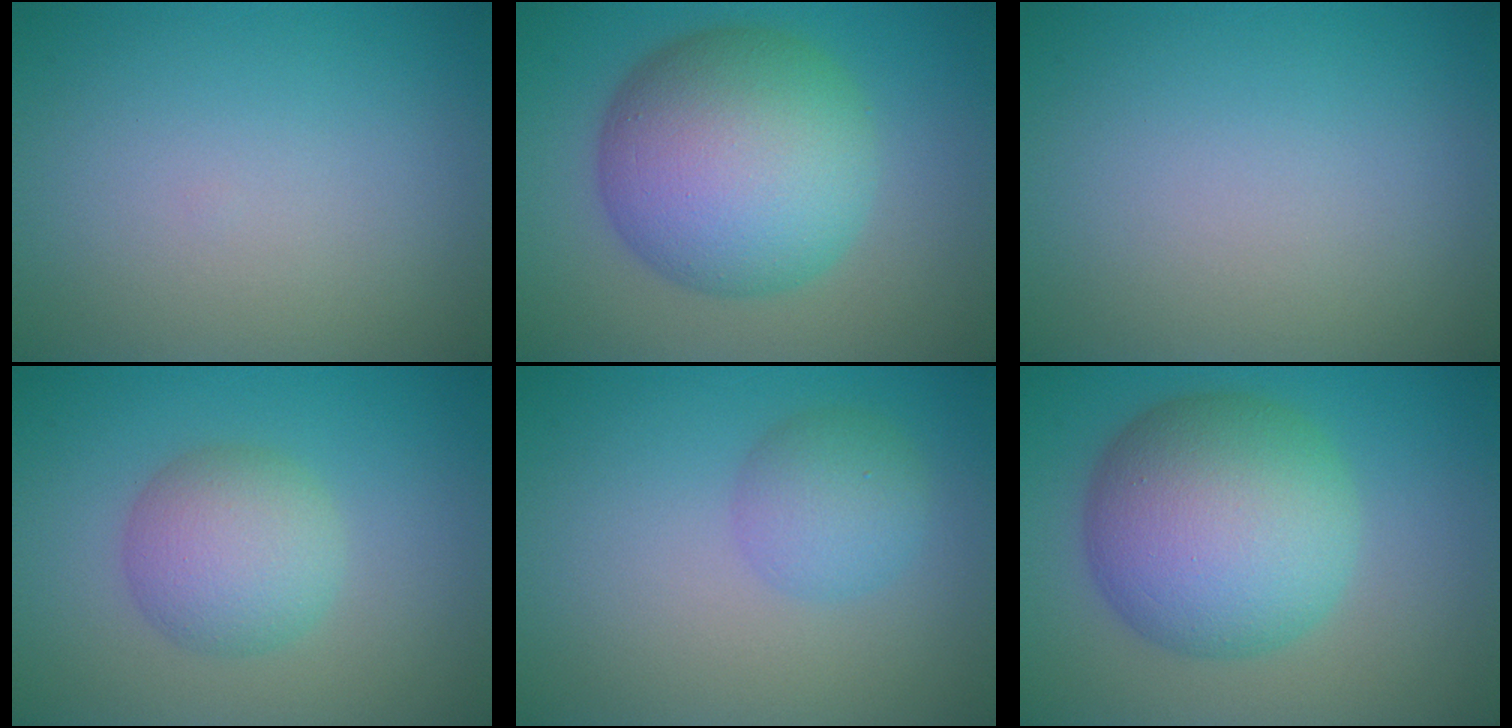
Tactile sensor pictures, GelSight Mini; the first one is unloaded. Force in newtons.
{"total": 11.7, "press": 11.7, "slide": 0.1}
{"total": 0.0}
{"total": 4.5, "press": 4.5, "slide": 0.1}
{"total": 2.9, "press": 2.9, "slide": 0.1}
{"total": 10.8, "press": 10.8, "slide": 0.2}